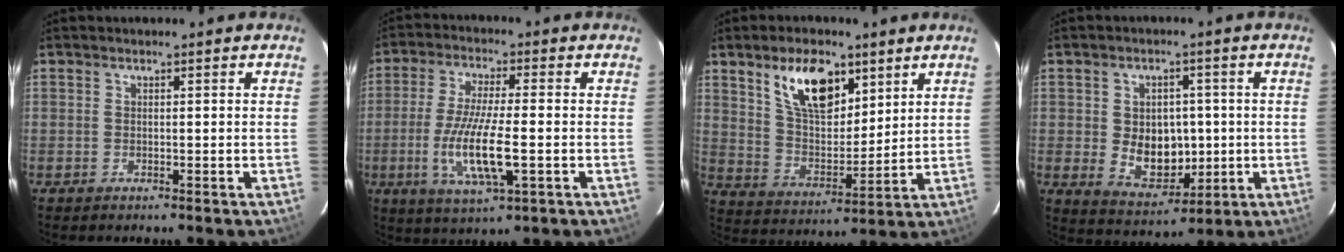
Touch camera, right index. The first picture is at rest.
{"total": 12.1, "force": [-2.9, 2.4, 11.5], "torque": [-0.229, -0.018, -0.053]}
{"total": 13.7, "force": [7.8, 6.8, 9.0], "torque": [-0.150, 0.006, 0.148]}
{"total": 9.6, "force": [-0.4, 7.3, 6.2], "torque": [-0.118, -0.004, 0.017]}